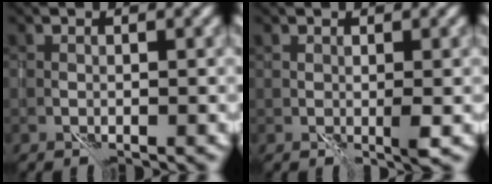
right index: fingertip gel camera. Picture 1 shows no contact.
{"total": 1.4, "force": [0.8, 0.0, 1.2], "torque": [-0.019, 0.006, 0.013]}